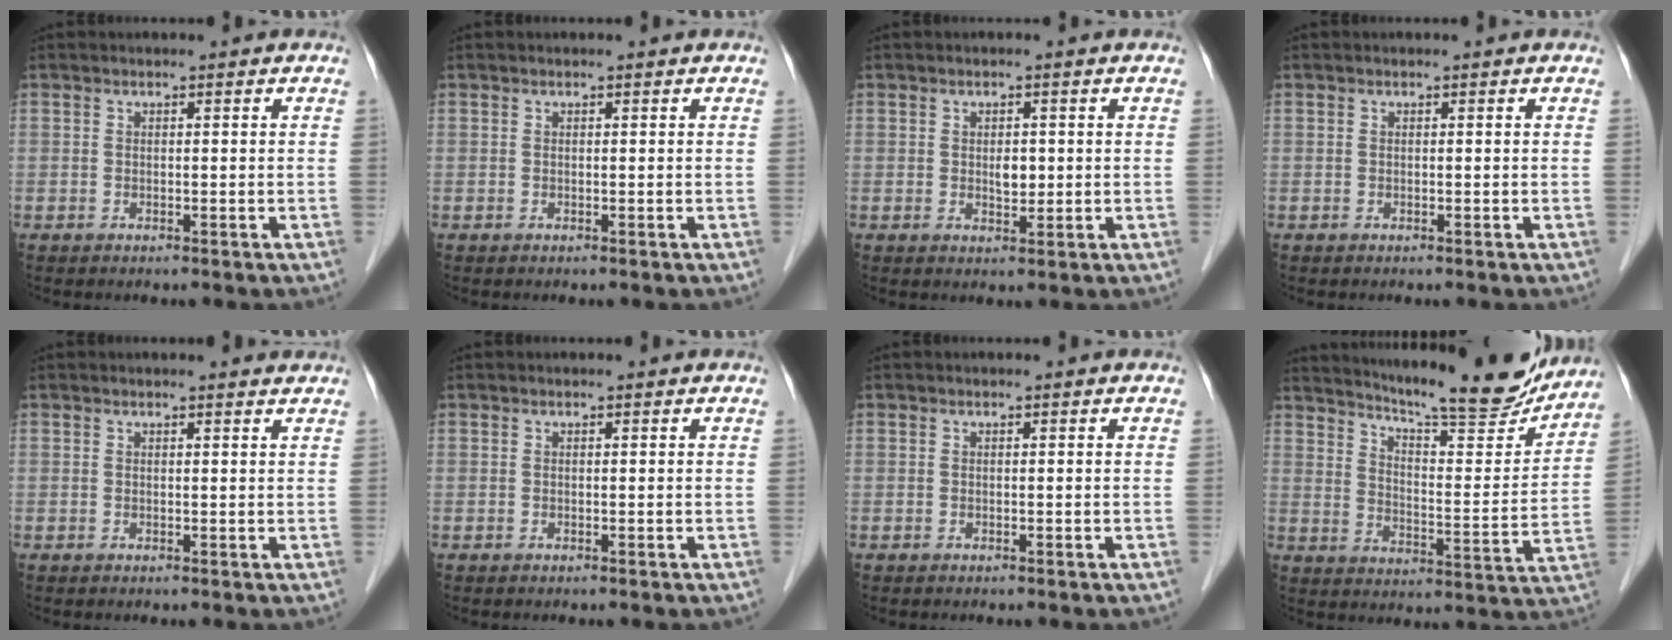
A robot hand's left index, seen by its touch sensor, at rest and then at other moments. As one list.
[{"total": 0.0}, {"total": 2.1, "force": [0.2, 1.2, 1.7], "torque": [-0.029, -0.002, 0.006]}, {"total": 0.0}, {"total": 1.9, "force": [1.9, 0.1, 0.2], "torque": [-0.011, -0.002, 0.017]}, {"total": 0.0}, {"total": 0.0}, {"total": 19.8, "force": [18.1, 1.7, 8.0], "torque": [-0.125, -0.040, 0.249]}]